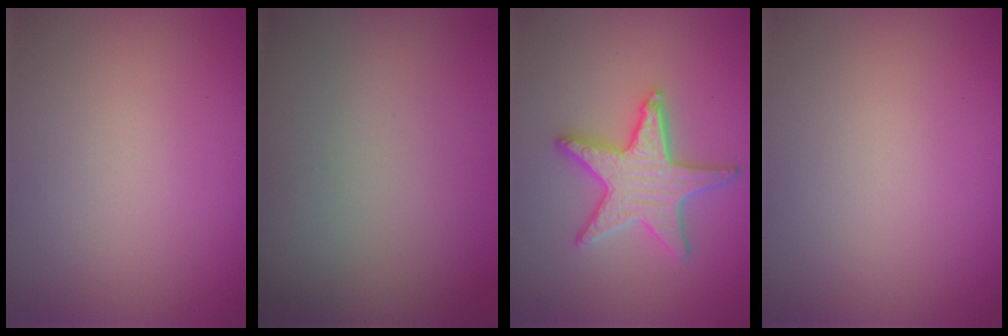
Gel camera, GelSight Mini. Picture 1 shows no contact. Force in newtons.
{"total": 0.0}
{"total": 4.9, "press": 4.9, "slide": 0.9}
{"total": 0.0}